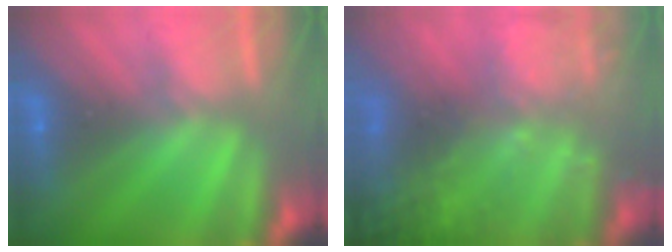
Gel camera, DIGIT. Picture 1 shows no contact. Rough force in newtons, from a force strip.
{"total": 9.0}